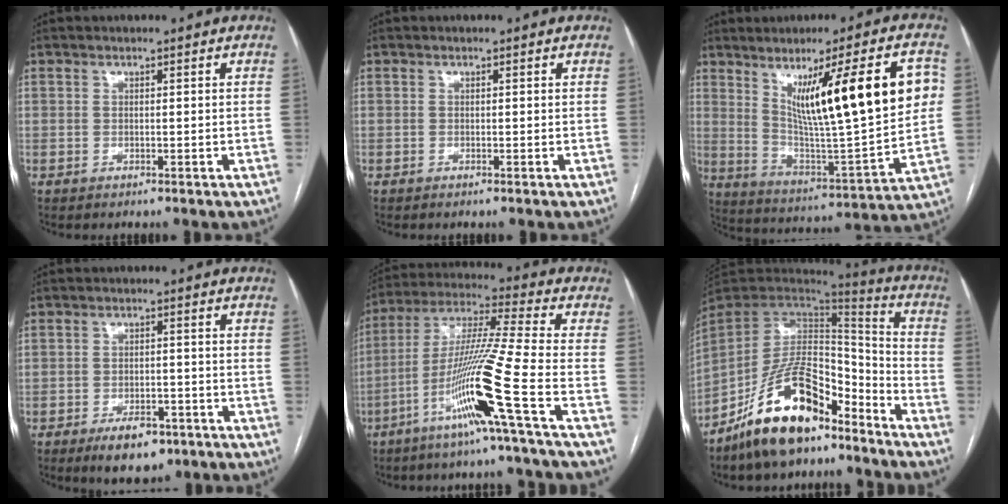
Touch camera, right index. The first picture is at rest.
{"total": 0.0}
{"total": 21.9, "force": [6.6, 1.8, 20.8], "torque": [-0.312, -0.005, 0.102]}
{"total": 6.6, "force": [-4.1, 3.1, 4.1], "torque": [-0.065, 0.000, -0.060]}
{"total": 15.6, "force": [-6.8, -2.5, 13.8], "torque": [-0.271, -0.016, -0.133]}
{"total": 17.8, "force": [-12.5, 6.6, 10.8], "torque": [-0.203, 0.020, -0.223]}